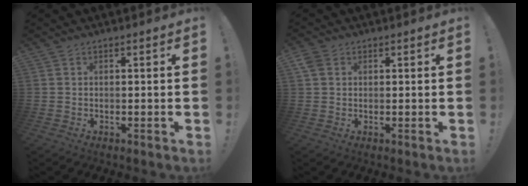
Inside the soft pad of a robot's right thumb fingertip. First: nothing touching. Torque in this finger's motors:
{"motor_torque": [0.10, 0.04, 0.26, 0.02, 0.02]}